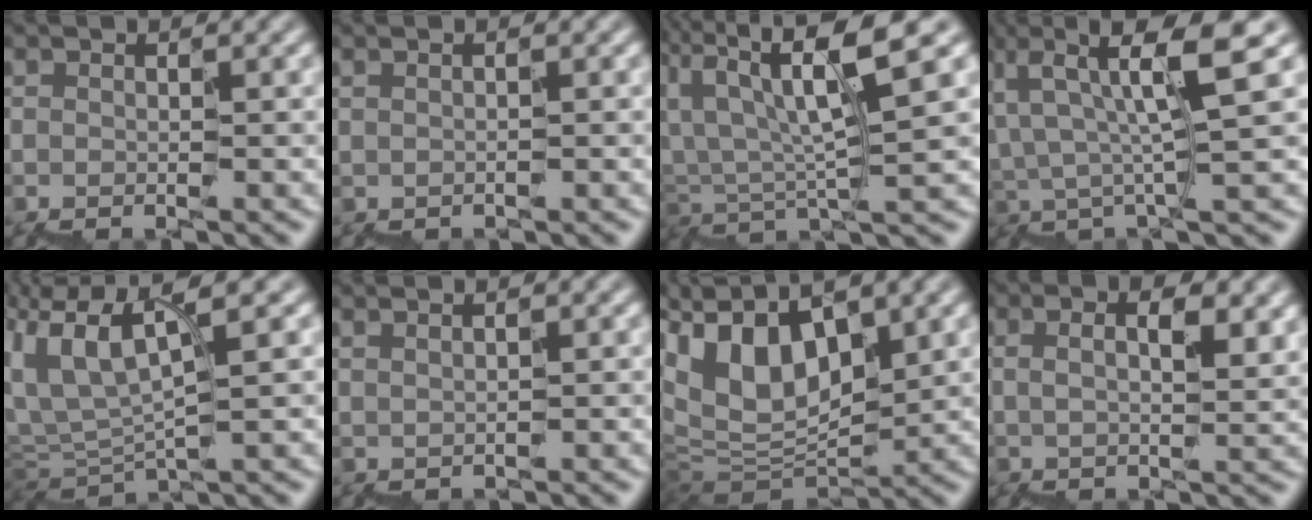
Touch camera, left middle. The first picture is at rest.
{"total": 0.0}
{"total": 6.5, "force": [3.0, 1.5, 5.6], "torque": [-0.102, 0.012, 0.052]}
{"total": 5.9, "force": [1.8, 1.2, 5.4], "torque": [-0.093, 0.017, 0.020]}
{"total": 5.1, "force": [2.9, 1.9, 3.7], "torque": [-0.099, 0.012, 0.057]}
{"total": 0.7, "force": [0.6, 0.3, -0.1], "torque": [0.007, 0.008, 0.008]}
{"total": 9.3, "force": [3.6, 5.6, 6.5], "torque": [-0.136, 0.026, 0.059]}
{"total": 3.5, "force": [1.3, 1.3, 3.0], "torque": [-0.032, 0.012, 0.014]}